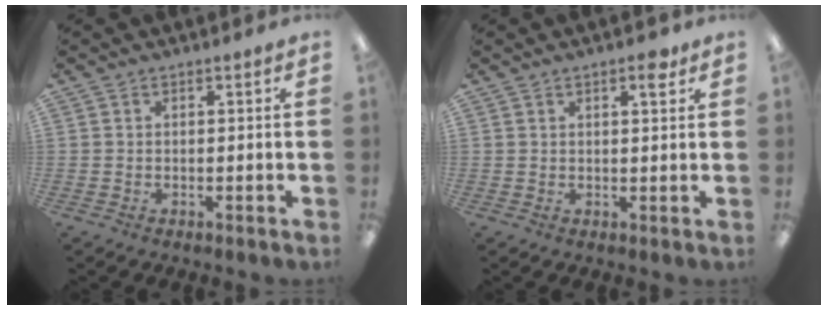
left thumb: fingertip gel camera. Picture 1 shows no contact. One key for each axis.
{"total": 3.2, "fx": 2.1, "fy": 1.0, "fz": 2.2, "tx": -0.024, "ty": -0.007, "tz": 0.030}